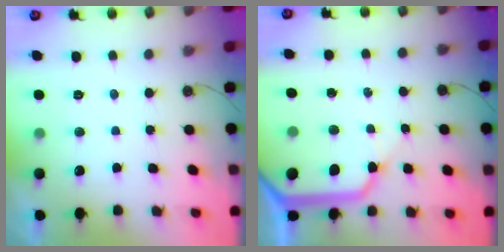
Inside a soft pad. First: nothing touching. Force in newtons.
{"total": 13.2, "press": 13.1, "slide": 1.8}